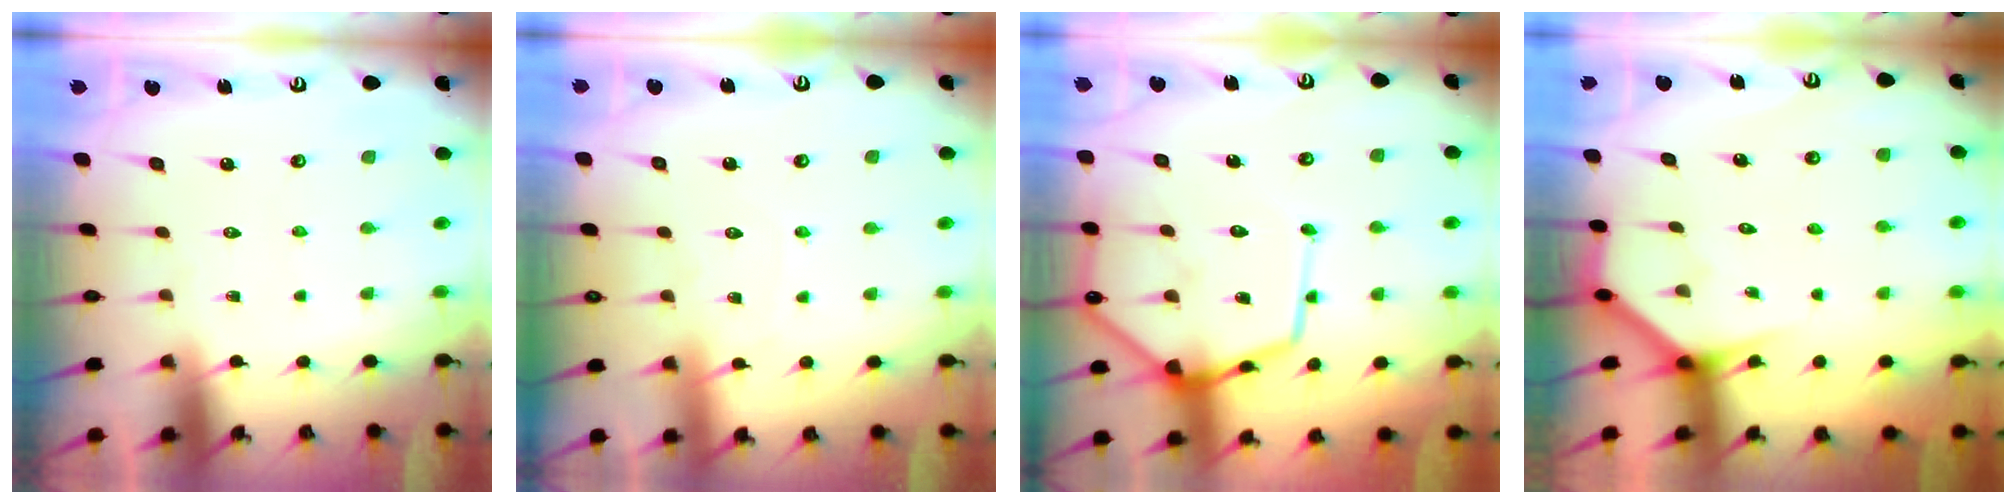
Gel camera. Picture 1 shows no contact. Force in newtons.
{"total": 4.9, "press": 4.8, "slide": 0.6}
{"total": 15.1, "press": 15.0, "slide": 1.5}
{"total": 3.7, "press": 3.7, "slide": 0.3}